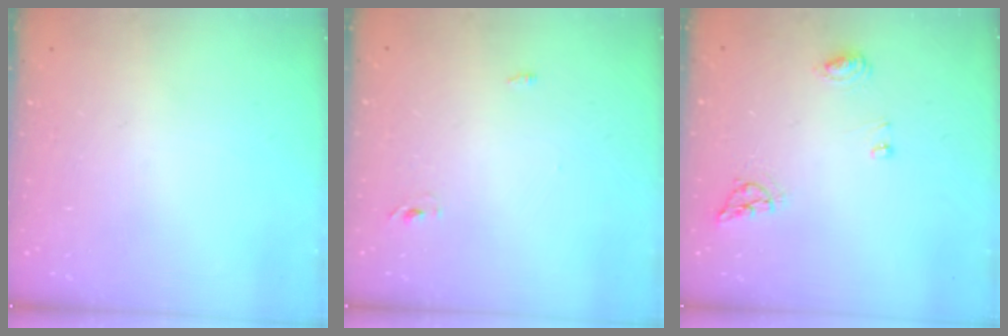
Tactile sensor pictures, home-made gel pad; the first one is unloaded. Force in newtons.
{"total": 2.4, "press": 2.2, "slide": 1.0}
{"total": 6.6, "press": 6.5, "slide": 0.6}